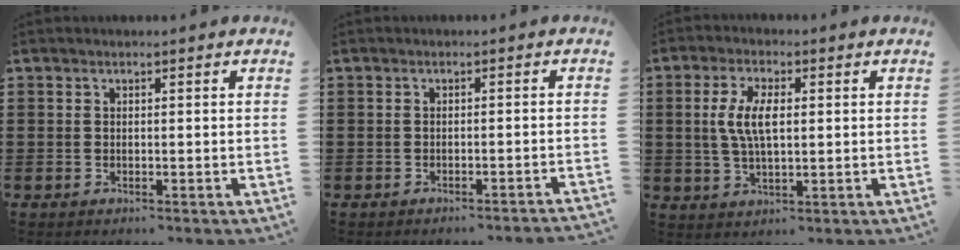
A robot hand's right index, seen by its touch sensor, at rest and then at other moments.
{"total": 1.2, "force": [-1.1, -0.1, 0.4], "torque": [-0.009, 0.001, -0.021]}
{"total": 6.3, "force": [0.6, 2.6, 5.7], "torque": [-0.128, 0.004, 0.003]}